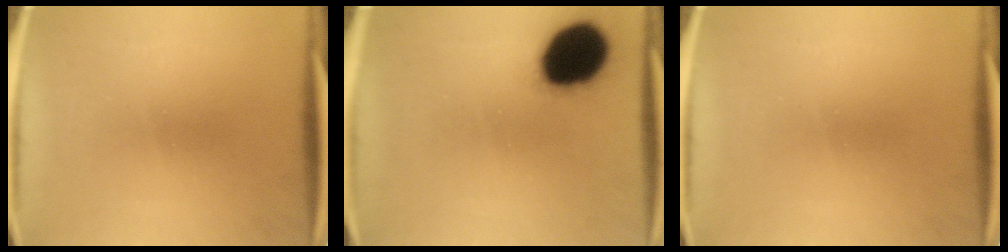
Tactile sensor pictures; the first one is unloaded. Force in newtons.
{"total": 19.6}
{"total": 0.0}